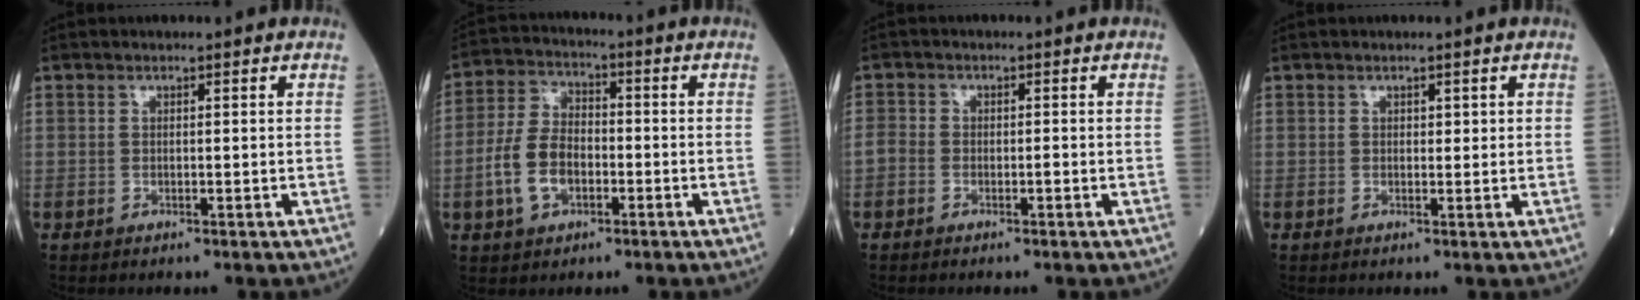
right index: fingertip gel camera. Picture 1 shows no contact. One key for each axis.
{"total": 8.1, "fx": -2.5, "fy": 4.8, "fz": 6.0, "tx": -0.142, "ty": 0.013, "tz": -0.050}
{"total": 2.0, "fx": -1.0, "fy": 1.1, "fz": 1.2, "tx": -0.020, "ty": 0.007, "tz": -0.017}
{"total": 0.9, "fx": 0.4, "fy": 0.6, "fz": 0.6, "tx": -0.004, "ty": 0.000, "tz": 0.004}